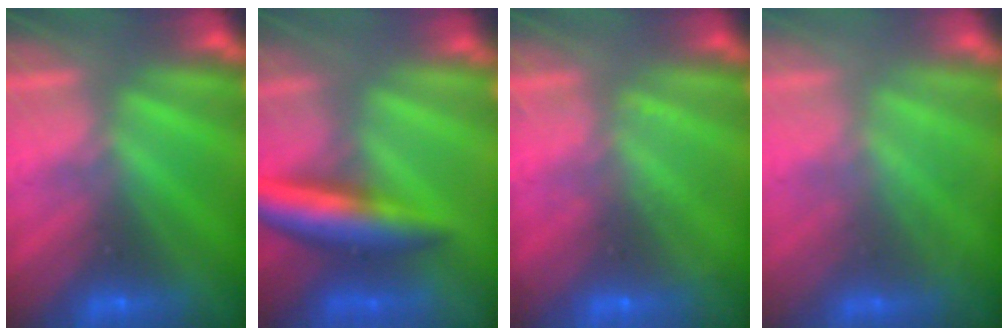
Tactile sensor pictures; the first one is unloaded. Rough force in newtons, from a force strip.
{"total": 7.7}
{"total": 1.8}
{"total": 2.3}